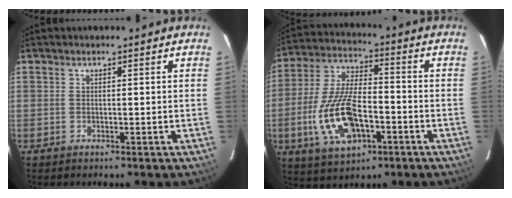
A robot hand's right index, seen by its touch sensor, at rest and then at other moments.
{"total": 16.2, "force": [-5.1, 7.3, 13.5], "torque": [-0.292, -0.005, -0.089]}